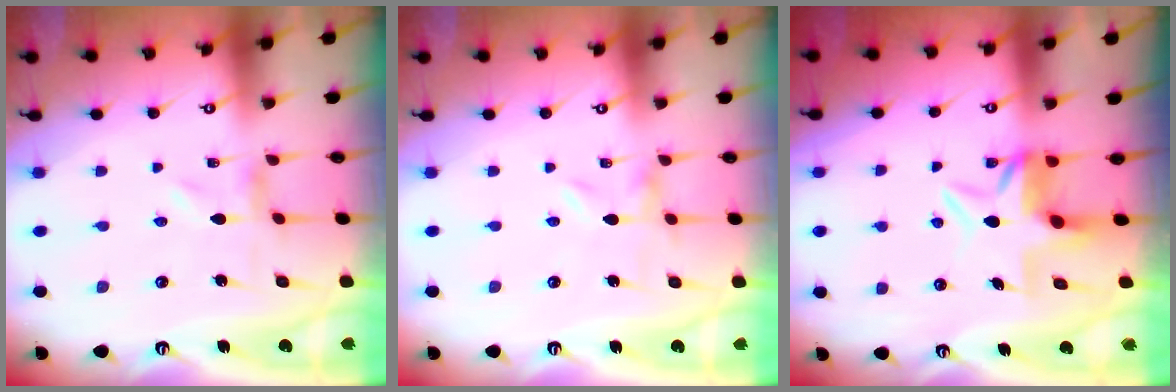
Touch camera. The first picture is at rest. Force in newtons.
{"total": 0.0}
{"total": 6.7, "press": 6.7, "slide": 0.5}